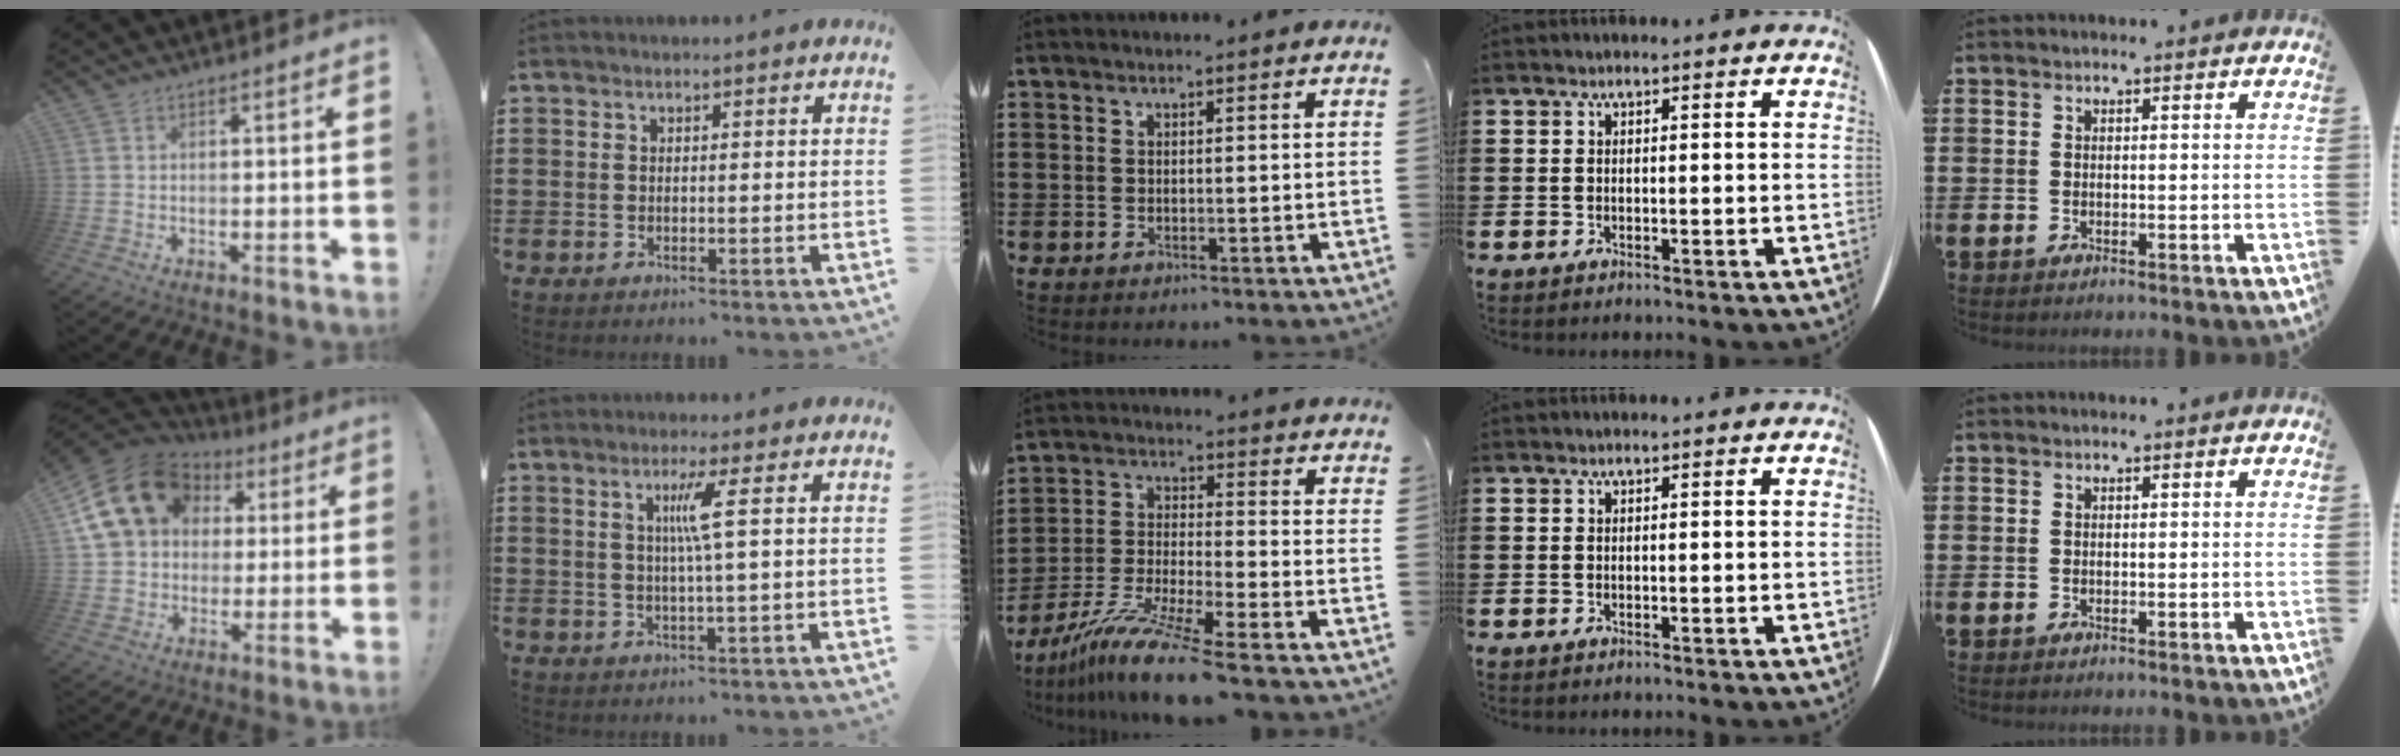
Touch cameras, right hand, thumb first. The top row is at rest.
{"thumb": {"total": 18.4, "force": [6.4, 14.2, 9.7], "torque": [-0.166, -0.014, 0.131]}, "index": {"total": 4.4, "force": [0.8, -0.8, 4.2], "torque": [-0.082, -0.005, 0.008]}, "middle": {"total": 10.3, "force": [-8.6, -0.3, 5.7], "torque": [-0.114, -0.006, -0.170]}}